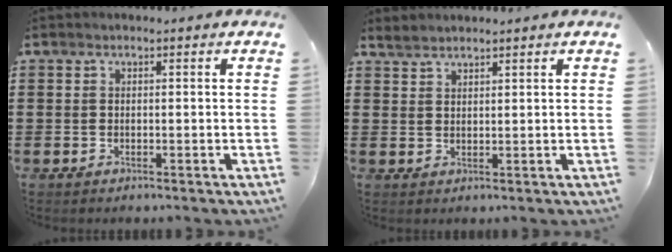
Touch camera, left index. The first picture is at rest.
{"total": 1.8, "force": [1.7, 0.3, 0.1], "torque": [-0.006, 0.002, 0.035]}